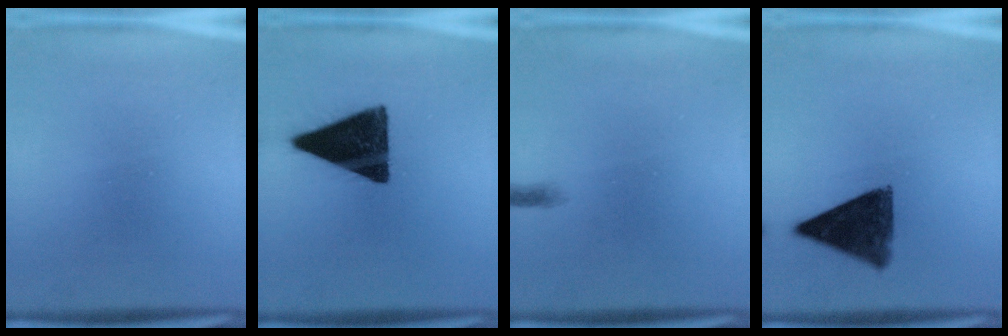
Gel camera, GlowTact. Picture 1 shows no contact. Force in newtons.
{"total": 15.4}
{"total": 0.6}
{"total": 9.2}